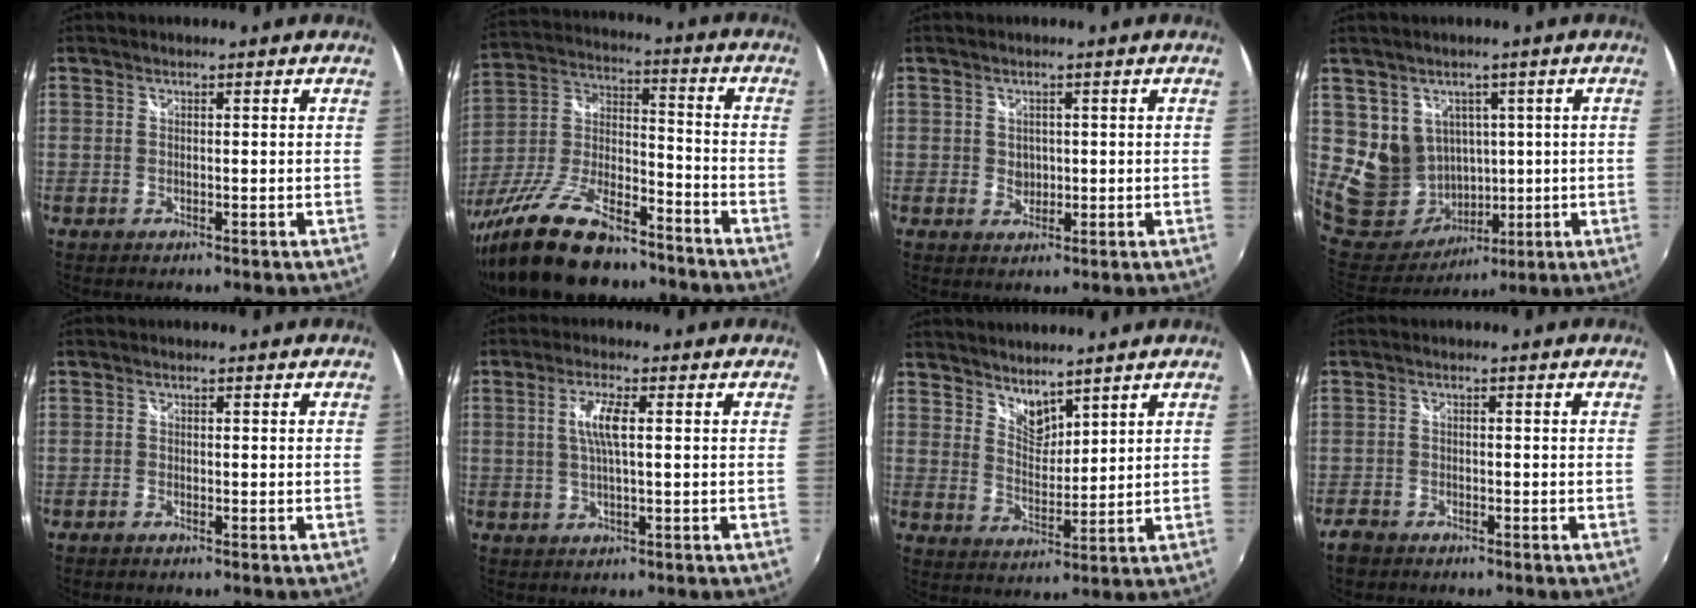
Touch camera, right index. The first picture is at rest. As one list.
[{"total": 21.0, "force": [-15.7, 7.3, 12.0], "torque": [-0.244, -0.016, -0.266]}, {"total": 2.1, "force": [0.2, 1.9, 0.8], "torque": [-0.009, 0.002, 0.004]}, {"total": 12.5, "force": [2.7, 11.5, 4.0], "torque": [-0.114, 0.006, 0.078]}, {"total": 0.6, "force": [-0.6, 0.2, 0.1], "torque": [-0.005, -0.003, -0.014]}, {"total": 4.5, "force": [0.6, 0.5, 4.5], "torque": [-0.087, 0.000, 0.013]}, {"total": 5.2, "force": [4.7, 1.7, 1.5], "torque": [-0.015, -0.004, 0.086]}, {"total": 2.9, "force": [-2.4, 1.6, 0.6], "torque": [-0.023, -0.002, -0.047]}]